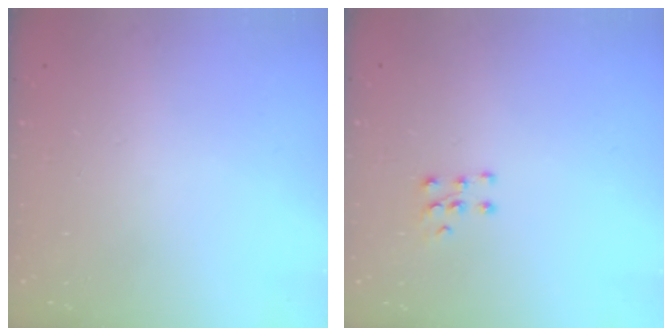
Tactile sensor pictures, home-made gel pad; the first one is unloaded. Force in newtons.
{"total": 5.0, "press": 5.0, "slide": 0.6}